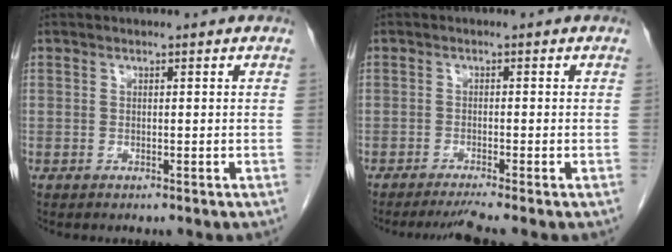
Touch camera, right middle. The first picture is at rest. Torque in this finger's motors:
{"motor_torque": [0.03, -0.02, 0.00, 0.00]}